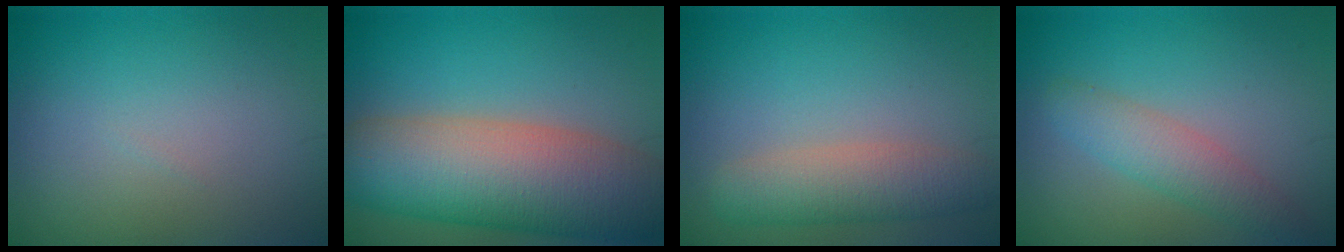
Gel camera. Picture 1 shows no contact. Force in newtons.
{"total": 11.6, "press": 11.6, "slide": 0.8}
{"total": 4.1, "press": 4.1, "slide": 0.1}
{"total": 3.0, "press": 2.9, "slide": 0.2}